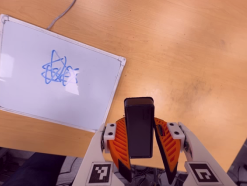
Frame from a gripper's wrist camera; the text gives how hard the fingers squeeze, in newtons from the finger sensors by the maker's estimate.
{"total": 6.0, "left": 5.6, "right": 6.3}